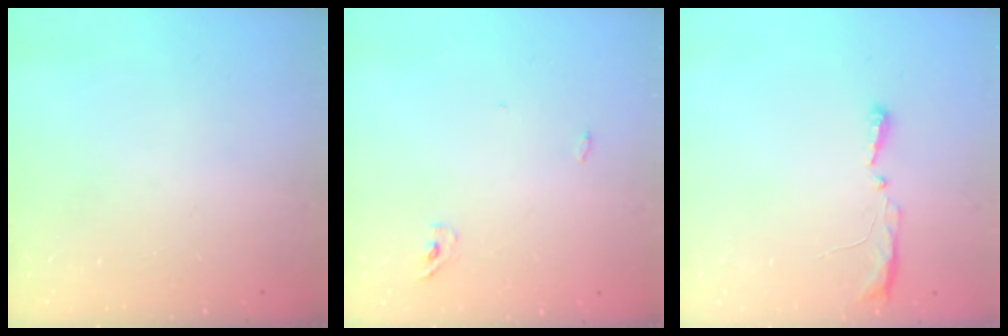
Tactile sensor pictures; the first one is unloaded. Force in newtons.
{"total": 6.0, "press": 2.8, "slide": 5.3}
{"total": 8.2, "press": 5.2, "slide": 6.2}